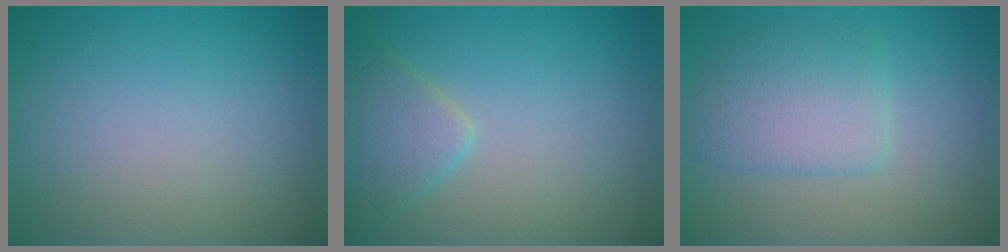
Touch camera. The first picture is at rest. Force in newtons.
{"total": 2.7, "press": 2.7, "slide": 0.2}
{"total": 3.5, "press": 3.5, "slide": 0.1}